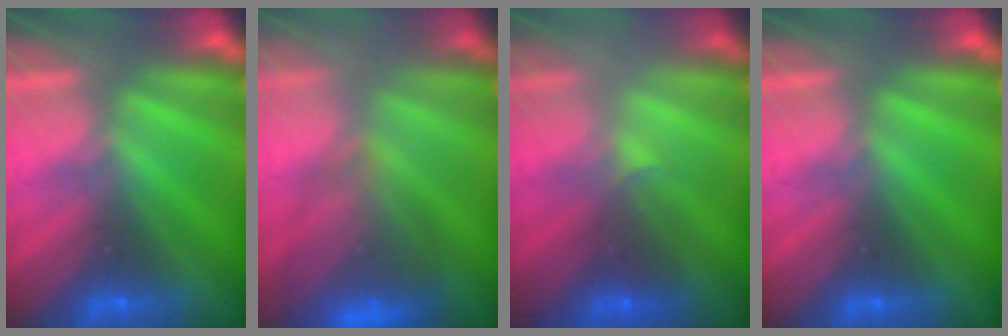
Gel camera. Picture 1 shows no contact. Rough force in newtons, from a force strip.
{"total": 9.3}
{"total": 2.0}
{"total": 0.0}